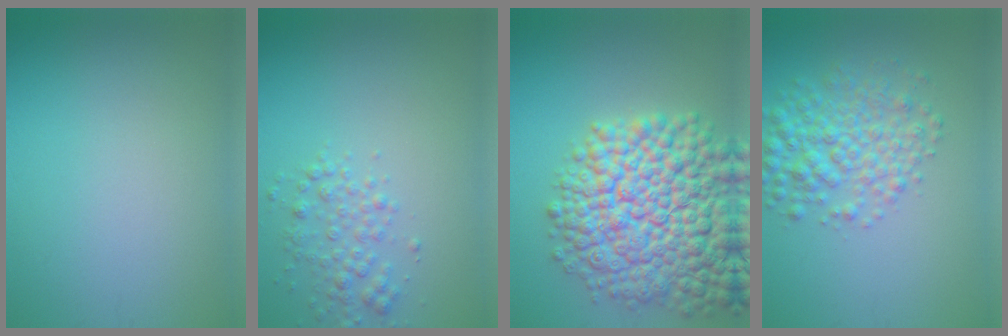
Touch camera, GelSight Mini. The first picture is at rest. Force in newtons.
{"total": 2.5, "press": 2.5, "slide": 0.1}
{"total": 13.7, "press": 13.7, "slide": 0.6}
{"total": 4.9, "press": 4.9, "slide": 0.1}